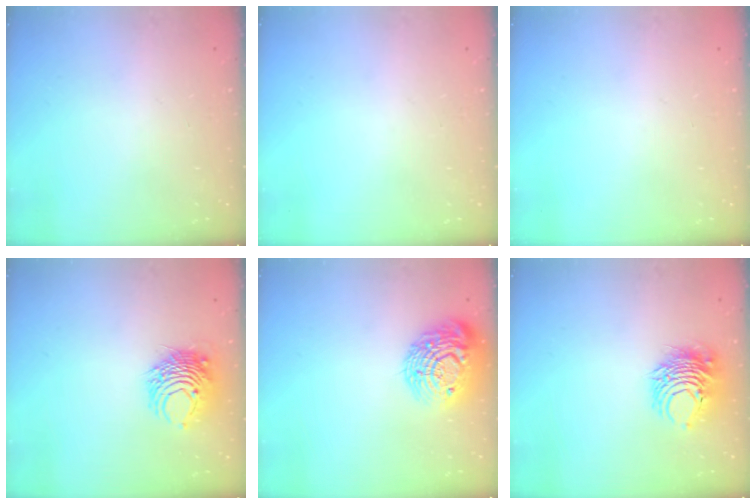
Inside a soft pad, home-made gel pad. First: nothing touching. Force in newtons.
{"total": 0.0}
{"total": 0.0}
{"total": 8.2, "press": 8.2, "slide": 0.4}
{"total": 17.6, "press": 17.6, "slide": 1.1}
{"total": 8.4, "press": 8.4, "slide": 0.4}